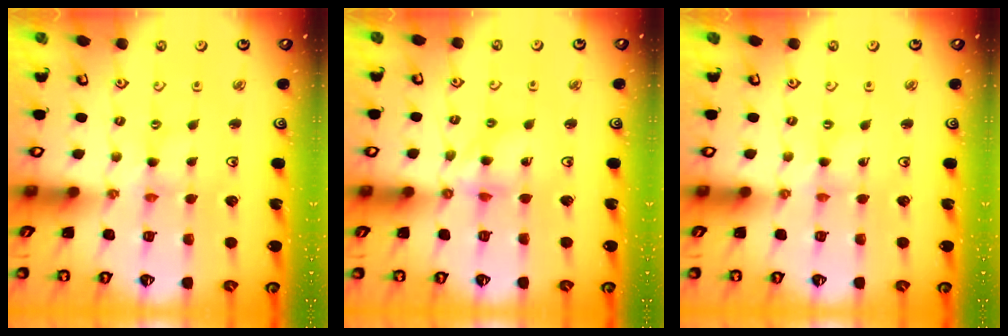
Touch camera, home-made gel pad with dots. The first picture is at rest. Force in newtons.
{"total": 7.7, "press": 7.6, "slide": 0.7}
{"total": 0.0}